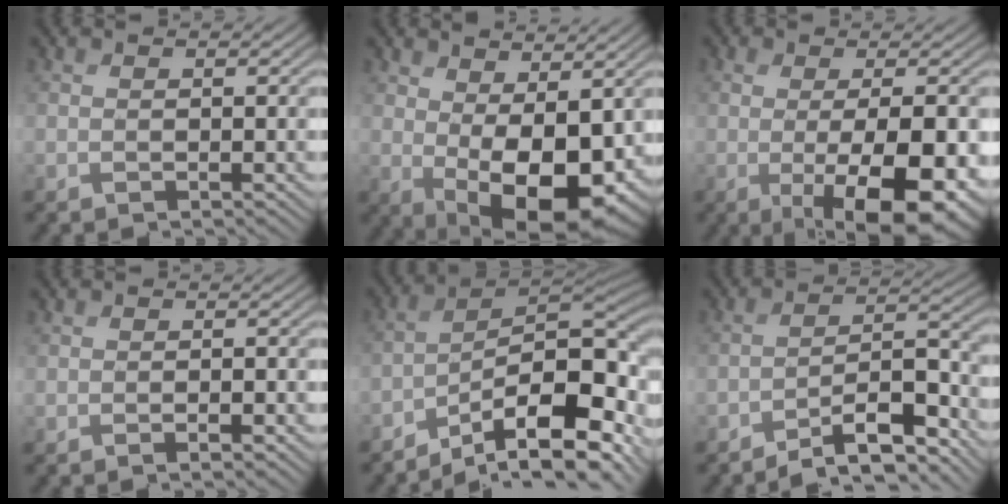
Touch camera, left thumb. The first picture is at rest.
{"total": 12.1, "force": [-0.5, 6.6, 10.1], "torque": [-0.173, -0.026, 0.007]}
{"total": 11.1, "force": [-2.3, 4.1, 10.0], "torque": [-0.140, -0.018, -0.021]}
{"total": 1.0, "force": [-0.4, 0.4, 0.8], "torque": [-0.012, 0.000, -0.005]}
{"total": 15.2, "force": [-8.1, 5.6, 11.6], "torque": [-0.185, -0.012, -0.139]}
{"total": 9.6, "force": [-7.6, 2.3, 5.3], "torque": [-0.074, 0.011, -0.135]}